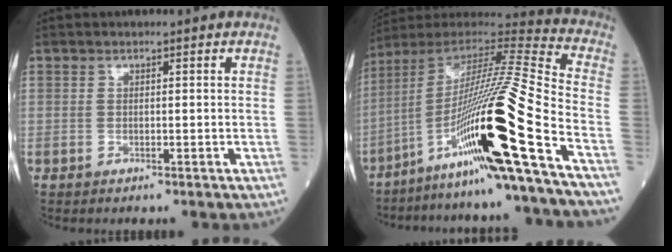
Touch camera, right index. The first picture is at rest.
{"total": 23.5, "force": [-10.9, -1.6, 20.8], "torque": [-0.370, -0.028, -0.200]}